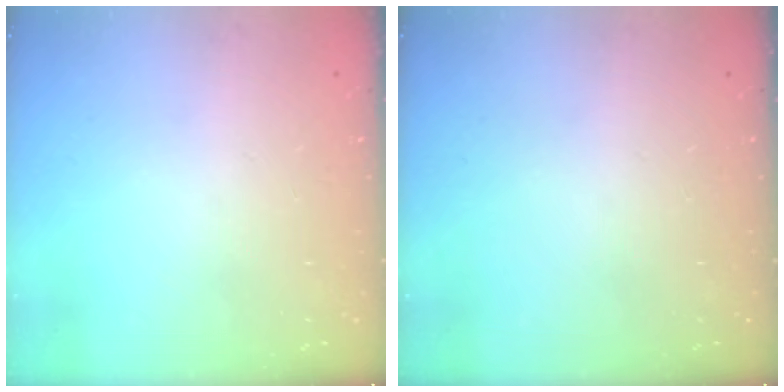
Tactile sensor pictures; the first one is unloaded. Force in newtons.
{"total": 0.0}